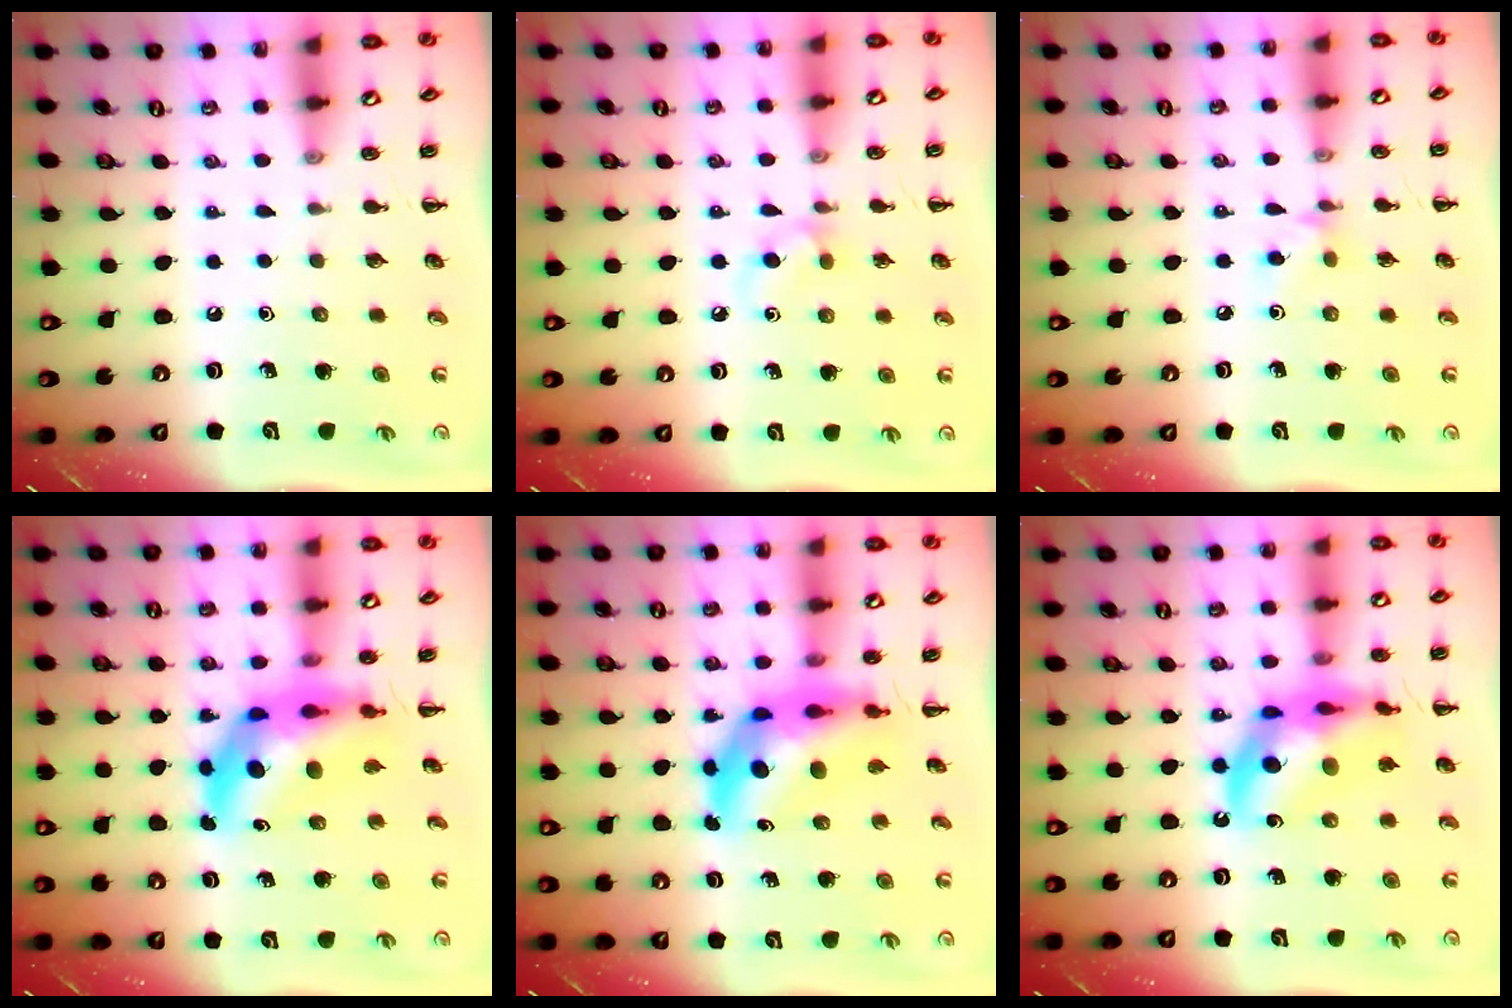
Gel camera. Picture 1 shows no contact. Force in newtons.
{"total": 5.6, "press": 5.3, "slide": 1.6}
{"total": 4.7, "press": 4.4, "slide": 1.7}
{"total": 9.8, "press": 9.3, "slide": 3.2}
{"total": 9.8, "press": 9.3, "slide": 3.2}
{"total": 17.3, "press": 16.8, "slide": 4.0}